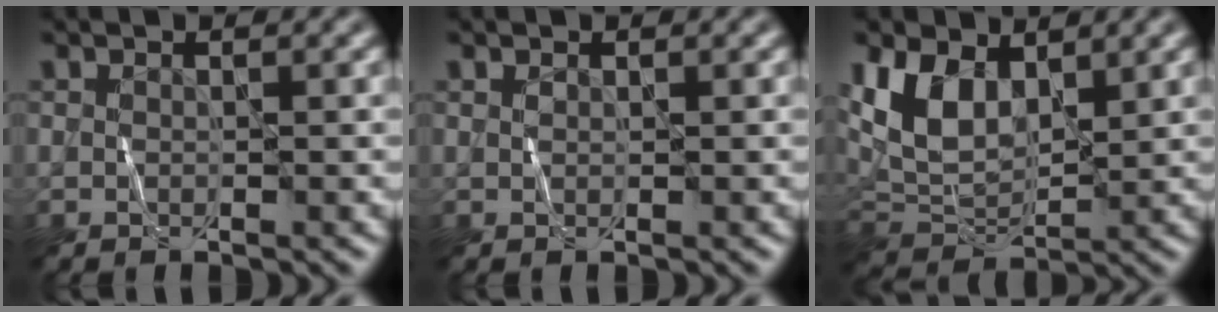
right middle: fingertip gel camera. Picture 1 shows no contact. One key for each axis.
{"total": 0.0}
{"total": 6.2, "fx": 2.7, "fy": 3.7, "fz": 4.1, "tx": -0.088, "ty": -0.006, "tz": 0.052}